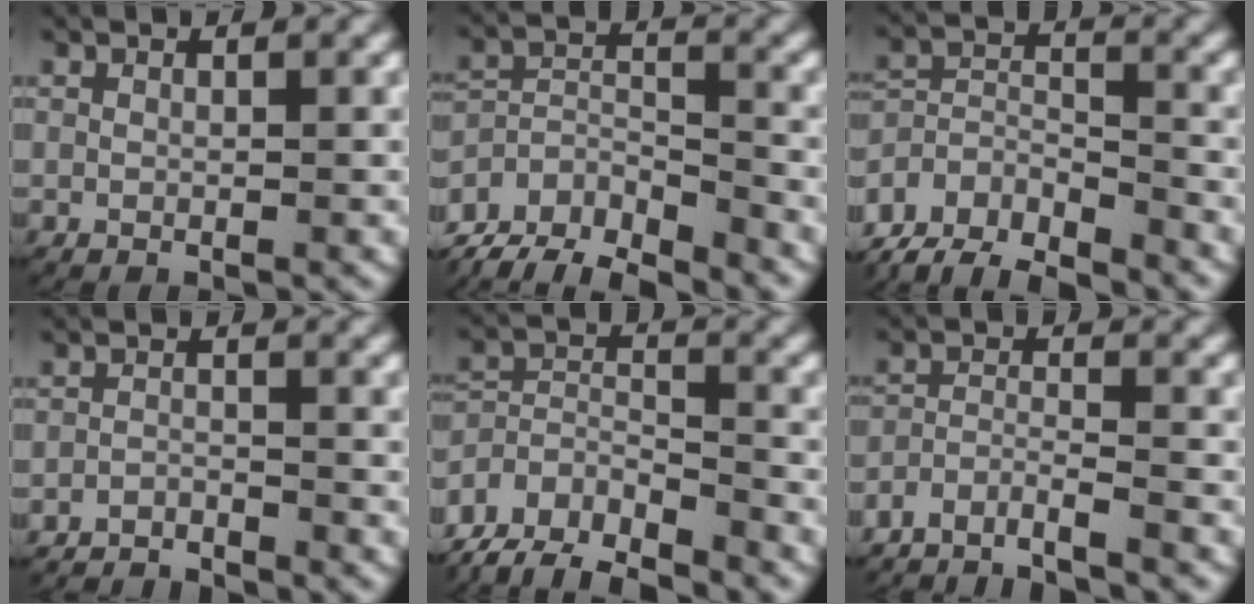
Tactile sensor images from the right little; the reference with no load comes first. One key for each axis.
{"total": 12.2, "fx": -7.9, "fy": 8.0, "fz": 4.7, "tx": -0.096, "ty": -0.051, "tz": -0.125}
{"total": 12.2, "fx": -8.9, "fy": 7.7, "fz": 3.2, "tx": -0.081, "ty": -0.050, "tz": -0.146}
{"total": 3.8, "fx": -3.7, "fy": 1.0, "fz": 0.3, "tx": -0.006, "ty": -0.013, "tz": -0.065}
{"total": 12.3, "fx": -8.1, "fy": 8.7, "fz": 3.3, "tx": -0.089, "ty": -0.052, "tz": -0.135}
{"total": 8.7, "fx": -8.0, "fy": 3.0, "fz": 1.8, "tx": -0.038, "ty": -0.026, "tz": -0.129}